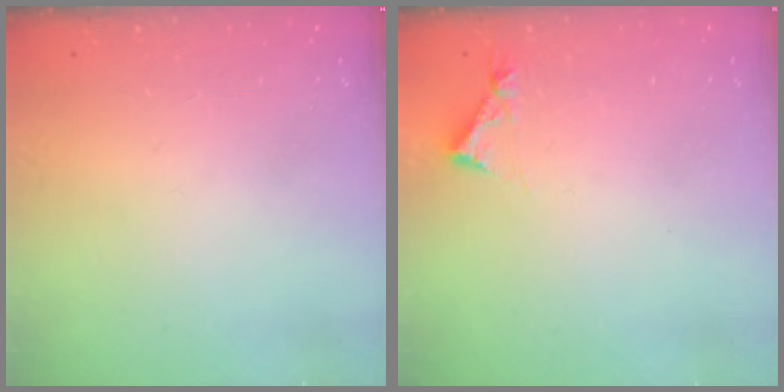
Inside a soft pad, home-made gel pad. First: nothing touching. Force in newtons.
{"total": 4.3, "press": 4.3, "slide": 0.5}